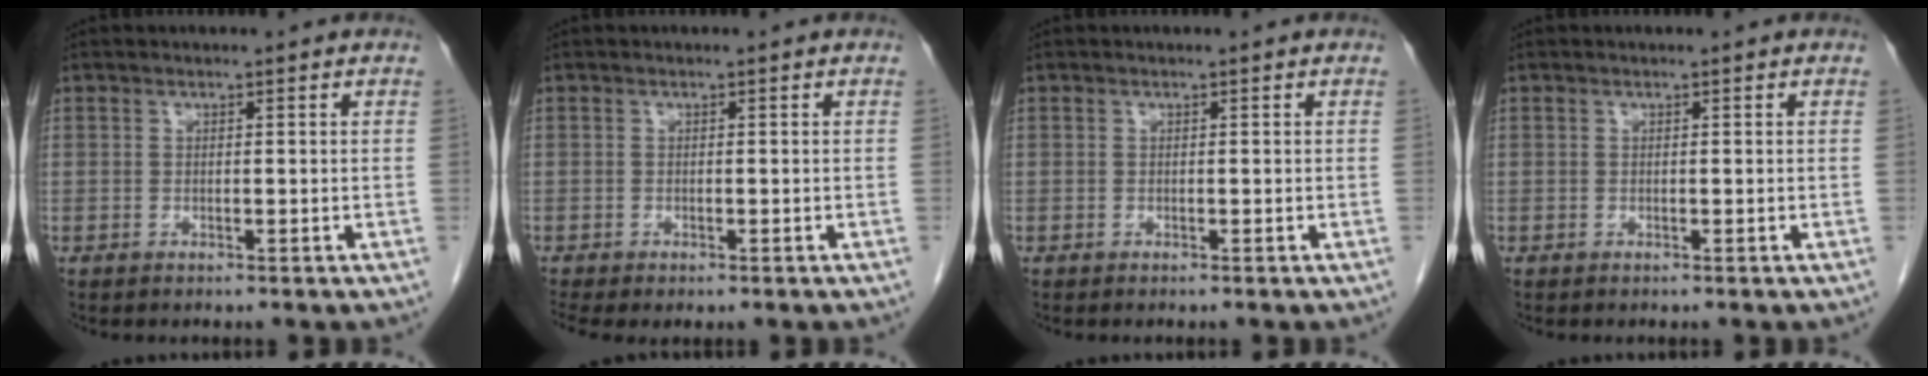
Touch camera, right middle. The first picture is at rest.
{"total": 2.0, "force": [-1.4, 0.7, 1.3], "torque": [-0.020, -0.007, -0.021]}
{"total": 0.0}
{"total": 0.0}